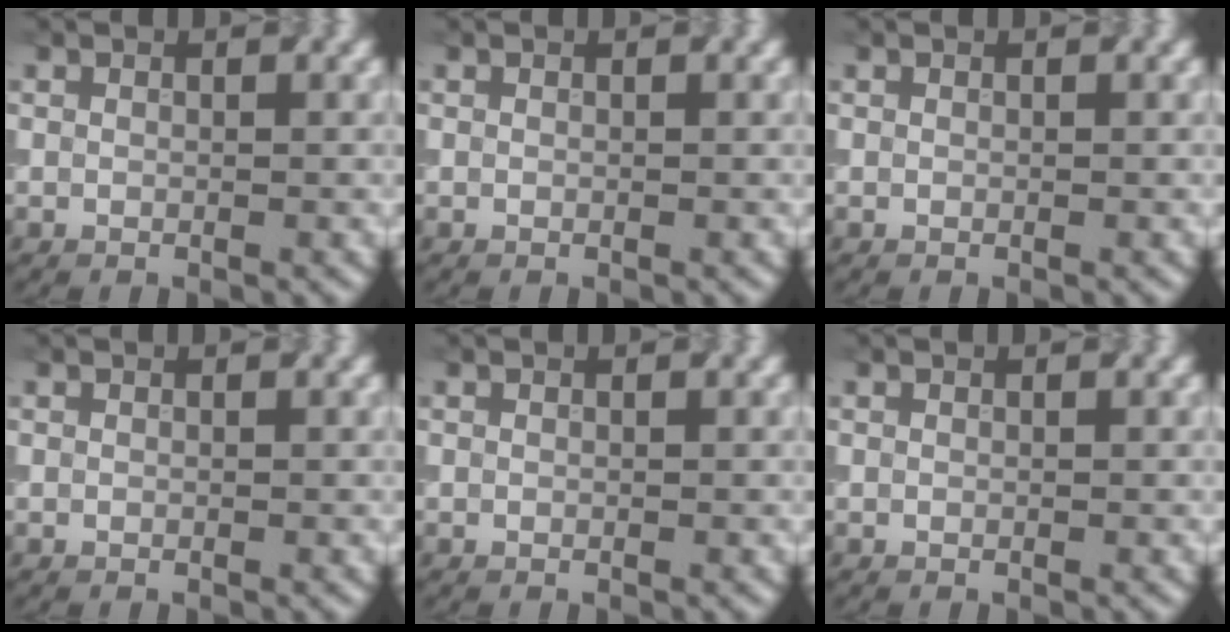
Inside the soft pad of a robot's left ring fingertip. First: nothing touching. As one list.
[{"total": 0.0}, {"total": 0.0}, {"total": 0.0}, {"total": 0.0}, {"total": 0.0}]